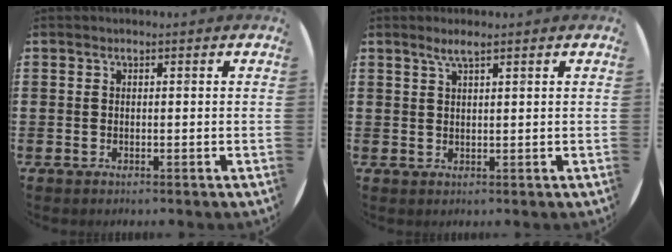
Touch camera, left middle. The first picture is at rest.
{"total": 2.2, "force": [1.6, 0.2, 1.5], "torque": [-0.031, 0.003, 0.028]}